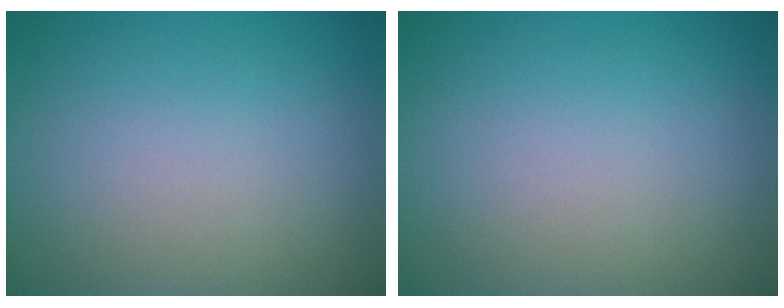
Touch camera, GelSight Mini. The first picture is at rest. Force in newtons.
{"total": 0.0}